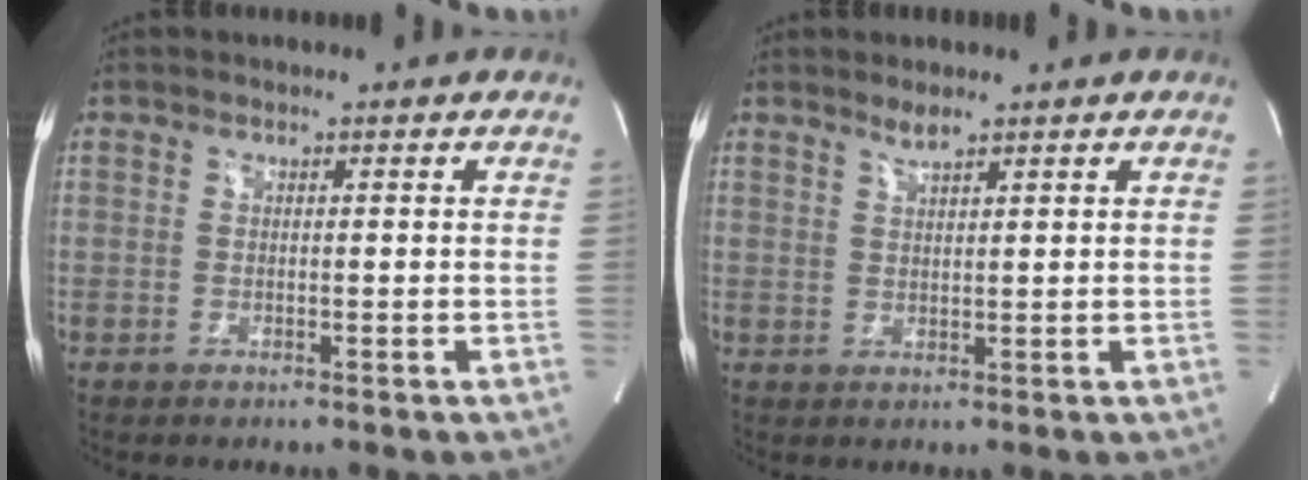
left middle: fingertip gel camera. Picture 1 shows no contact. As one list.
[{"total": 1.9, "force": [1.6, -0.1, 1.0], "torque": [-0.023, -0.001, 0.033]}]